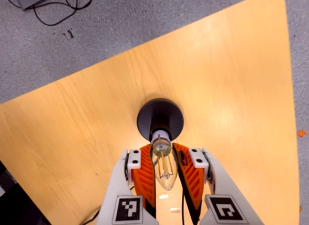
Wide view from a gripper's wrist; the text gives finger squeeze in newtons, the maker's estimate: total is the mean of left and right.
{"total": 19.0, "left": 19.2, "right": 18.8}